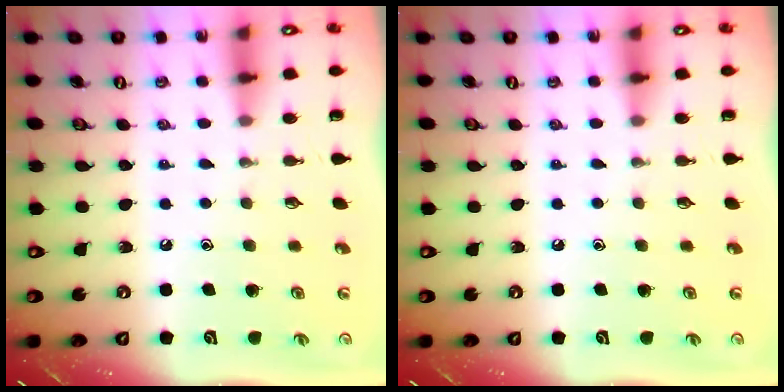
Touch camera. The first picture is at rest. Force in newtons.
{"total": 0.0}